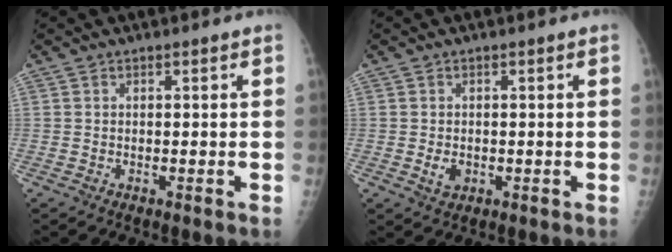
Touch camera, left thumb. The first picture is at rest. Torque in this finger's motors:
{"motor_torque": [-0.36, 0.51, 0.57, 0.25, 0.01]}